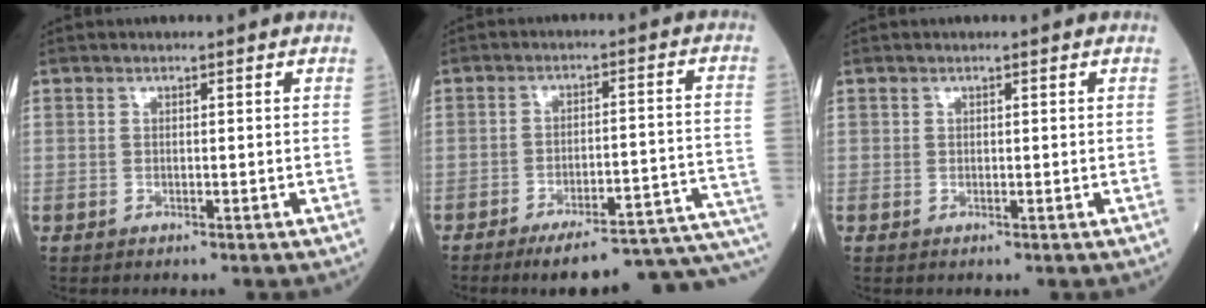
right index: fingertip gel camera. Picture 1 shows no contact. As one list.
[{"total": 18.4, "force": [-16.0, 0.4, 9.1], "torque": [-0.049, 0.024, -0.207]}, {"total": 0.0}]